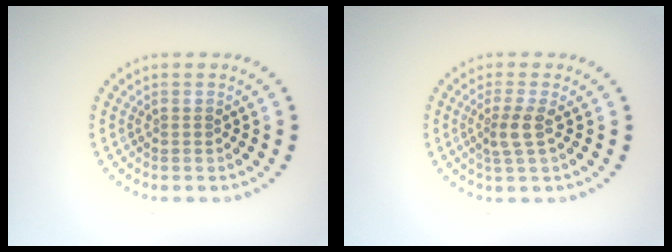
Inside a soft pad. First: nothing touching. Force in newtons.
{"total": 2.1, "press": 1.7, "slide": 1.3}